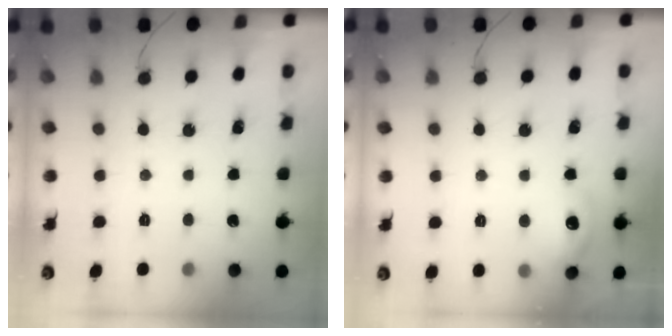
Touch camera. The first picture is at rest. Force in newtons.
{"total": 10.1, "press": 10.0, "slide": 1.0}